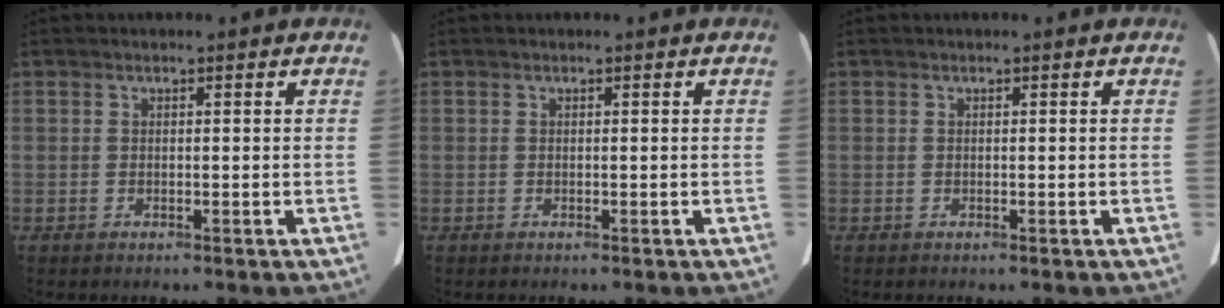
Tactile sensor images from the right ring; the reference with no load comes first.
{"total": 0.0}
{"total": 0.0}